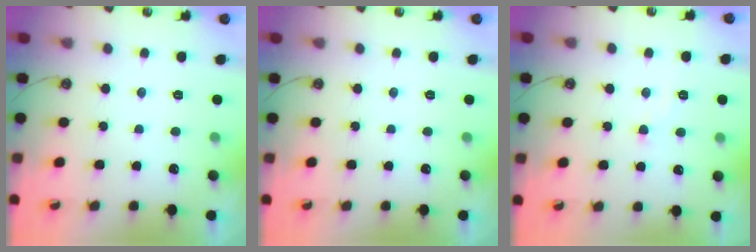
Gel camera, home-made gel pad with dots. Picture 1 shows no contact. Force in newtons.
{"total": 0.0}
{"total": 0.8, "press": 0.7, "slide": 0.4}